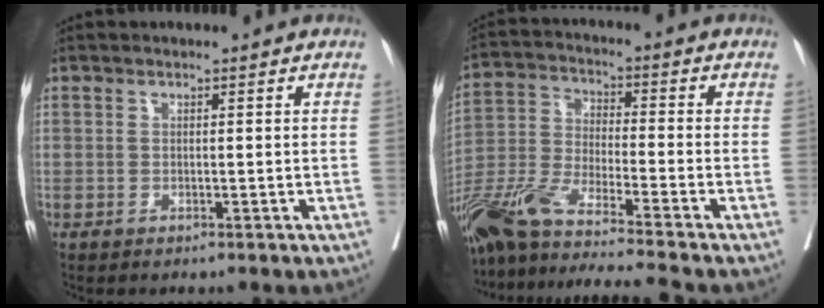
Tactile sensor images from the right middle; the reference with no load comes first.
{"total": 17.6, "force": [-14.7, -1.4, 9.6], "torque": [-0.208, -0.029, -0.267]}